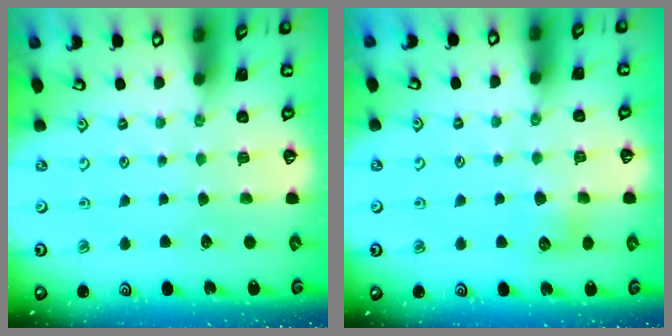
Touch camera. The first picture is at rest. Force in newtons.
{"total": 8.5, "press": 8.5, "slide": 0.7}